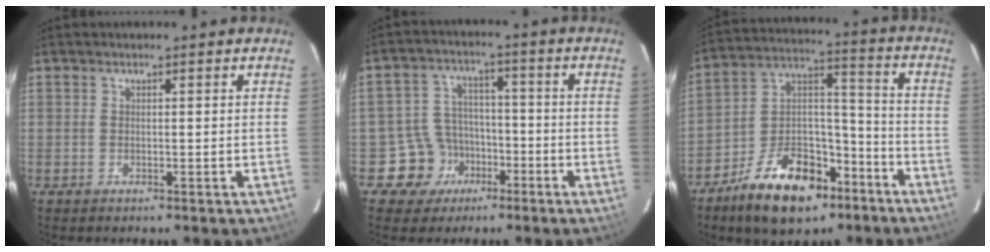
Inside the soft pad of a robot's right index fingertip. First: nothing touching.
{"total": 8.8, "force": [-4.0, 7.8, 0.7], "torque": [-0.033, 0.031, -0.050]}
{"total": 18.2, "force": [-11.3, 9.7, 10.4], "torque": [-0.194, 0.037, -0.179]}